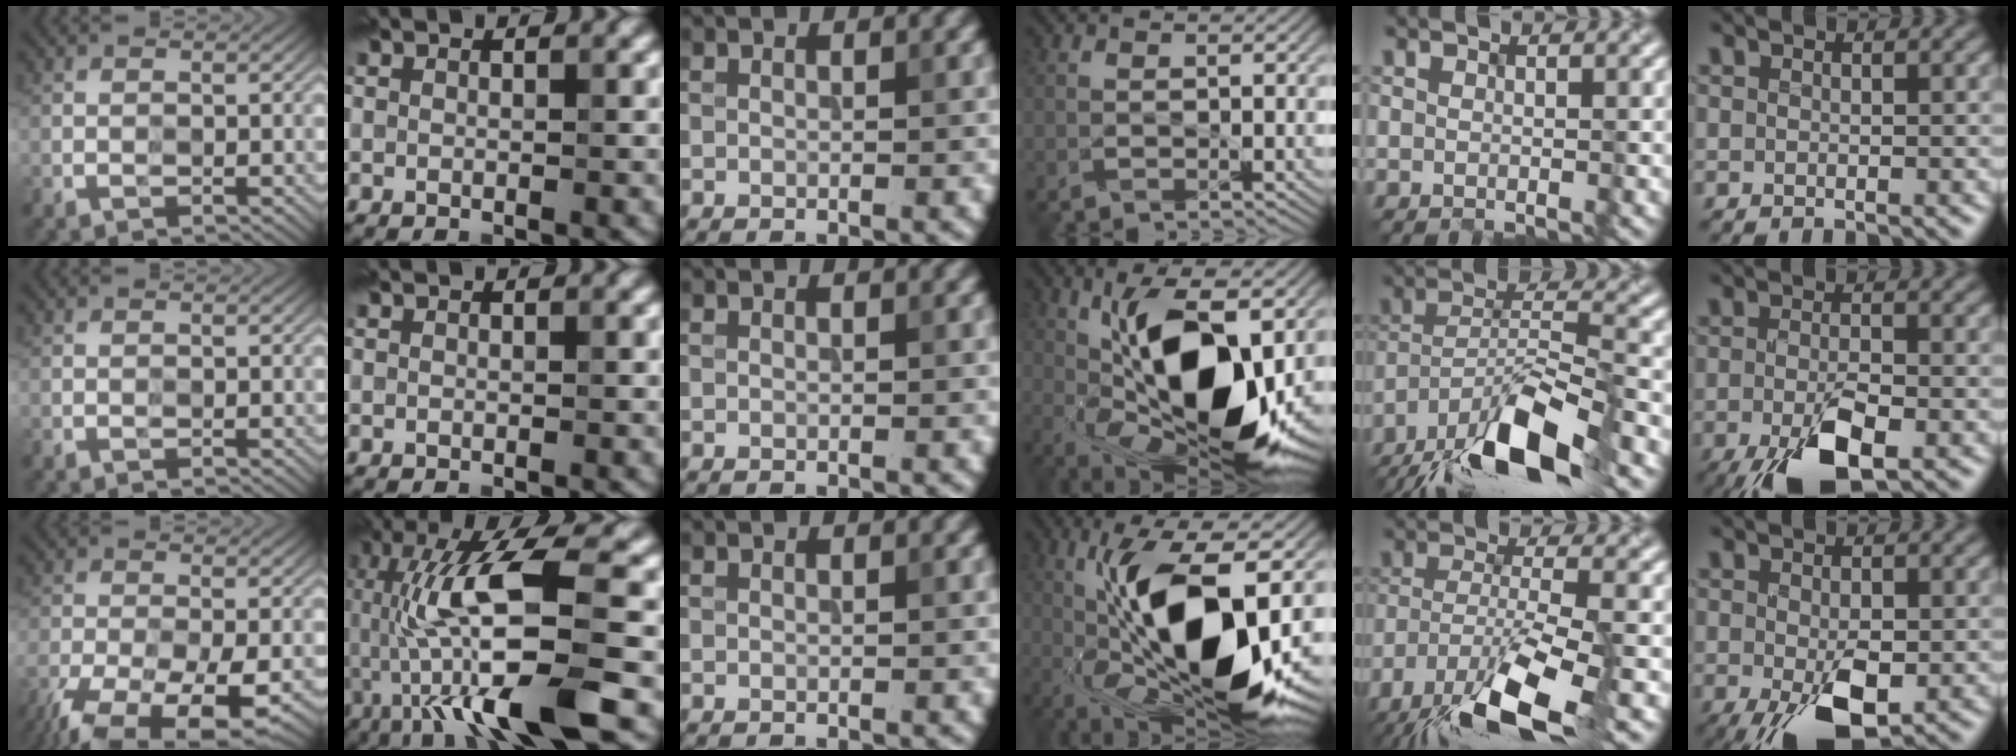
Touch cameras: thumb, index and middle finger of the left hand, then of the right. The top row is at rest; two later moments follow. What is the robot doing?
{"motion": "extract", "object": "ethernet cable"}